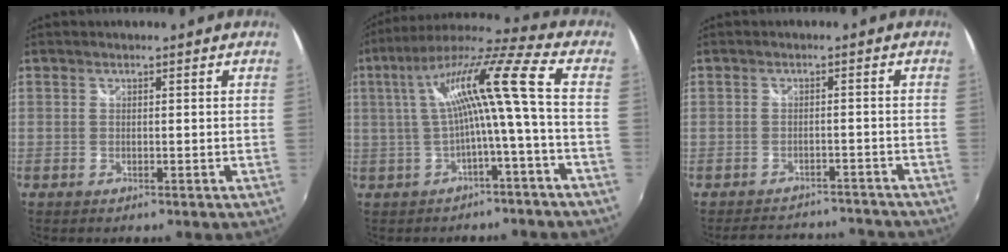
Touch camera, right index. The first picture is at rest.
{"total": 12.7, "force": [-0.5, -0.7, 12.6], "torque": [-0.234, 0.018, -0.004]}
{"total": 11.6, "force": [-10.4, 4.2, 3.1], "torque": [-0.064, 0.025, -0.127]}